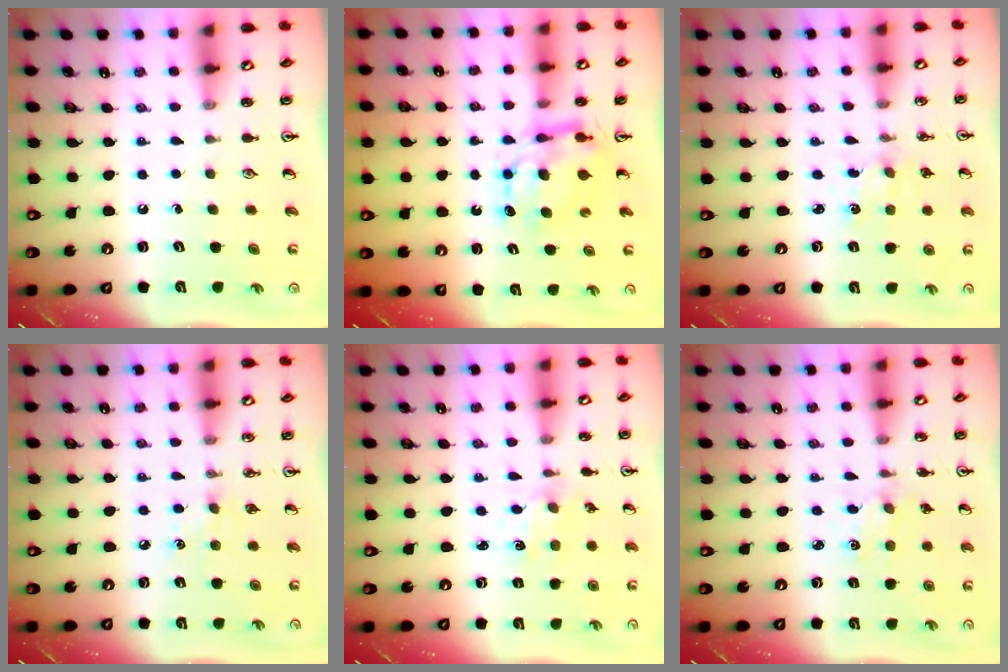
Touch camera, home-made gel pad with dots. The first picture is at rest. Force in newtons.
{"total": 7.0, "press": 7.0, "slide": 0.6}
{"total": 1.2, "press": 1.2, "slide": 0.2}
{"total": 4.9, "press": 4.8, "slide": 0.7}
{"total": 1.2, "press": 1.2, "slide": 0.3}
{"total": 1.1, "press": 1.1, "slide": 0.2}